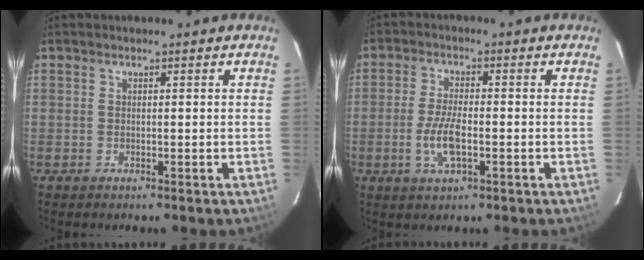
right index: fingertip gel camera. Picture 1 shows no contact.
{"total": 6.2, "force": [-1.8, 2.1, 5.6], "torque": [-0.117, -0.002, -0.034]}